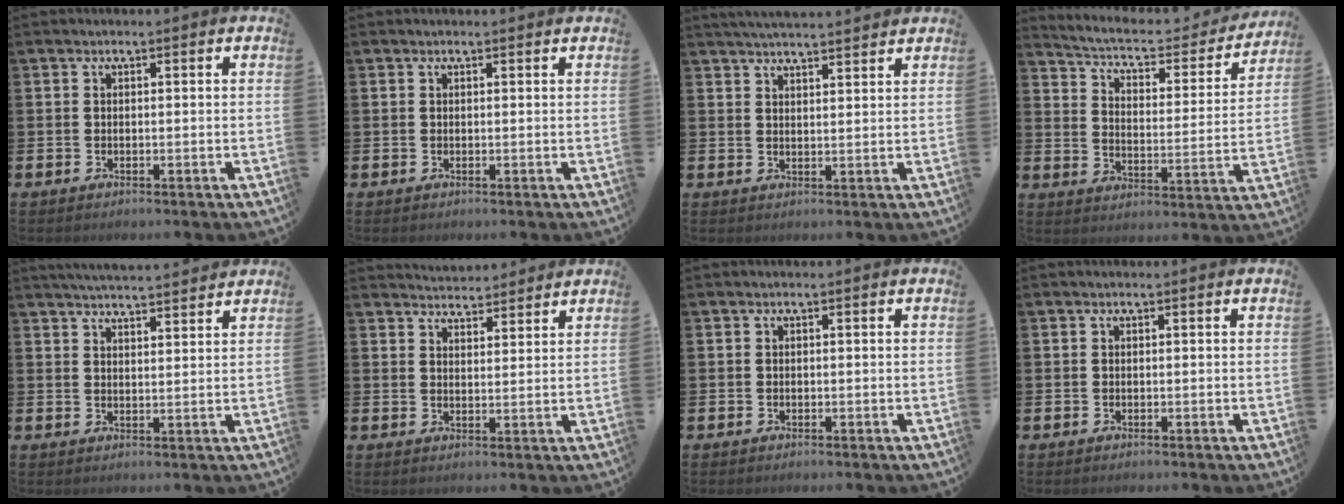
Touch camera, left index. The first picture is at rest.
{"total": 0.0}
{"total": 3.4, "force": [3.4, -0.2, 0.3], "torque": [-0.013, -0.014, 0.062]}
{"total": 5.9, "force": [5.2, 1.8, 2.0], "torque": [-0.063, -0.040, 0.081]}
{"total": 4.2, "force": [4.1, -0.3, 0.2], "torque": [-0.013, -0.024, 0.074]}
{"total": 4.1, "force": [4.1, 0.5, -0.3], "torque": [-0.005, -0.022, 0.076]}
{"total": 0.0}
{"total": 0.0}